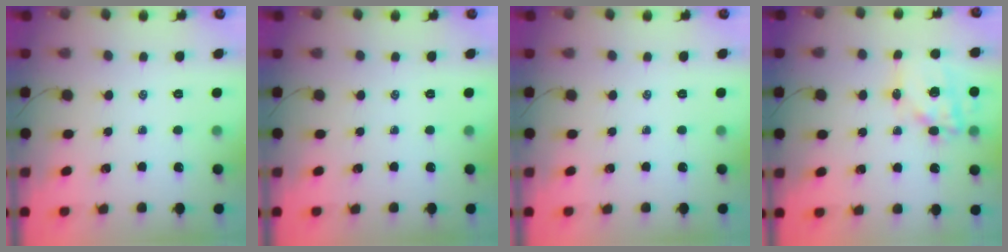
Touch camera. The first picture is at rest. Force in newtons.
{"total": 0.0}
{"total": 0.0}
{"total": 16.4, "press": 16.0, "slide": 3.8}